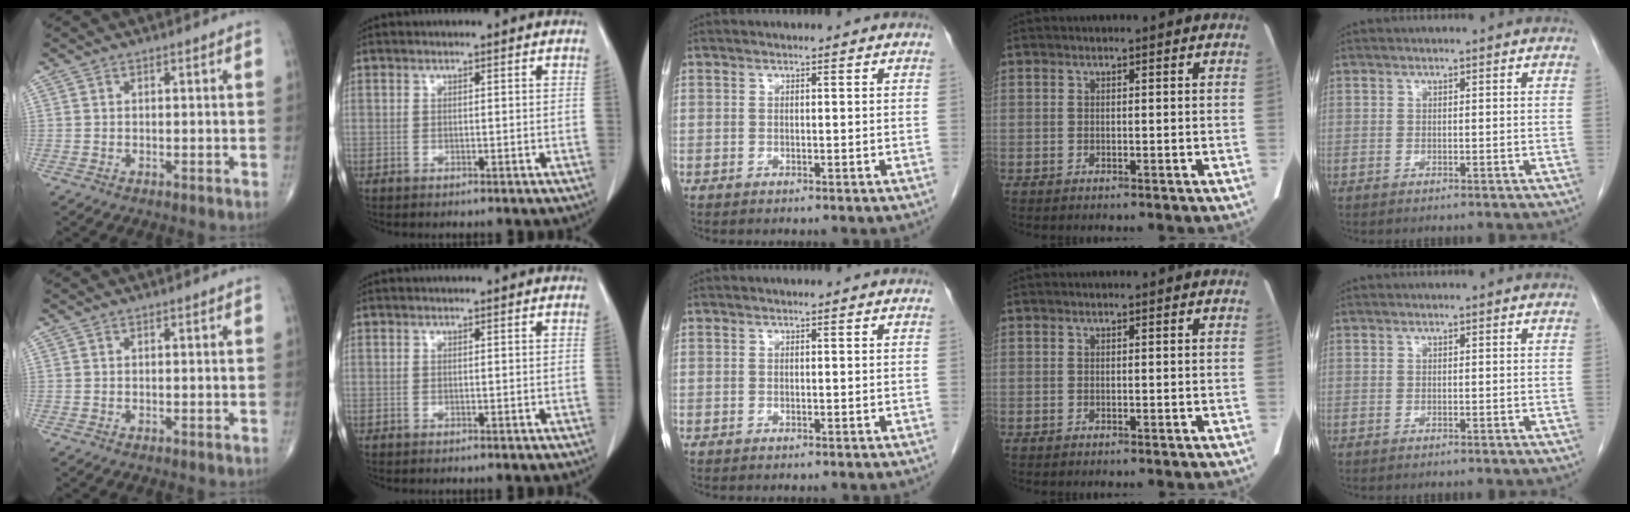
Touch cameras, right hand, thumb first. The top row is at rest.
{}